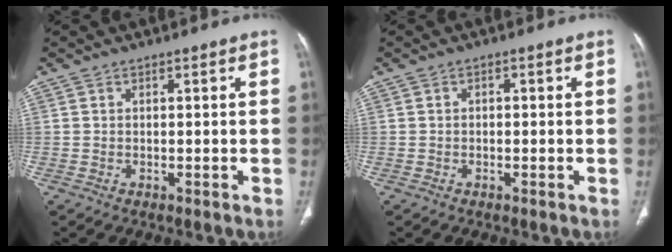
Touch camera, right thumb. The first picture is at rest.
{"total": 0.7, "force": [-0.1, 0.5, 0.5], "torque": [-0.006, 0.004, -0.003]}